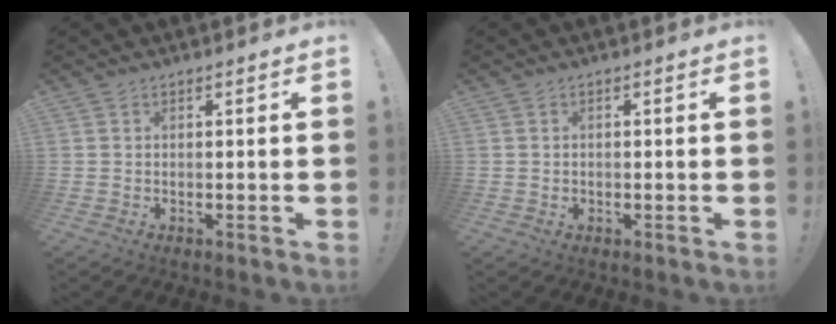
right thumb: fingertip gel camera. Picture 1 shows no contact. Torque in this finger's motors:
{"motor_torque": [-0.06, 0.12, 0.08, -0.15, 0.00]}